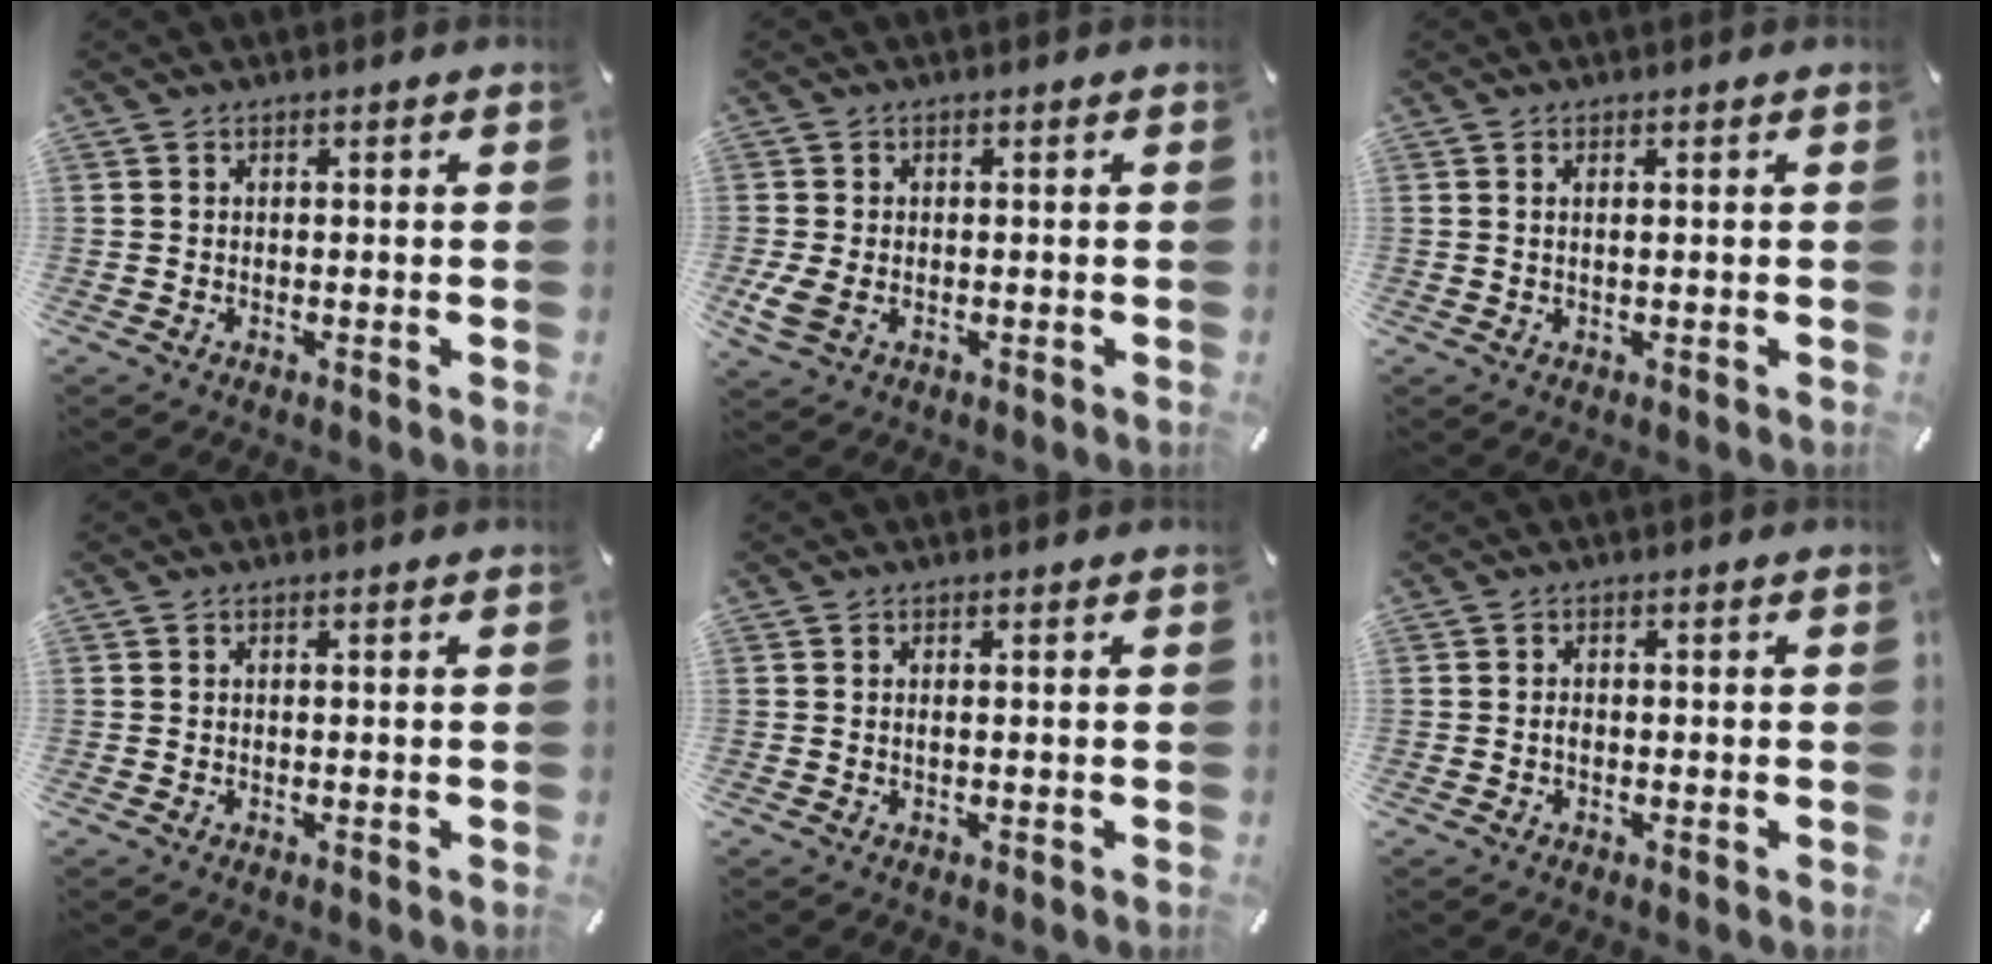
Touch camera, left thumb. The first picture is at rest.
{"total": 3.9, "force": [-0.7, 2.8, 2.8], "torque": [-0.061, -0.007, -0.014]}
{"total": 0.8, "force": [0.2, 0.1, 0.8], "torque": [-0.017, -0.002, 0.004]}
{"total": 0.0}
{"total": 0.5, "force": [0.0, 0.1, 0.5], "torque": [-0.010, -0.002, 0.001]}
{"total": 0.9, "force": [-0.3, 0.5, 0.7], "torque": [-0.016, -0.002, -0.006]}